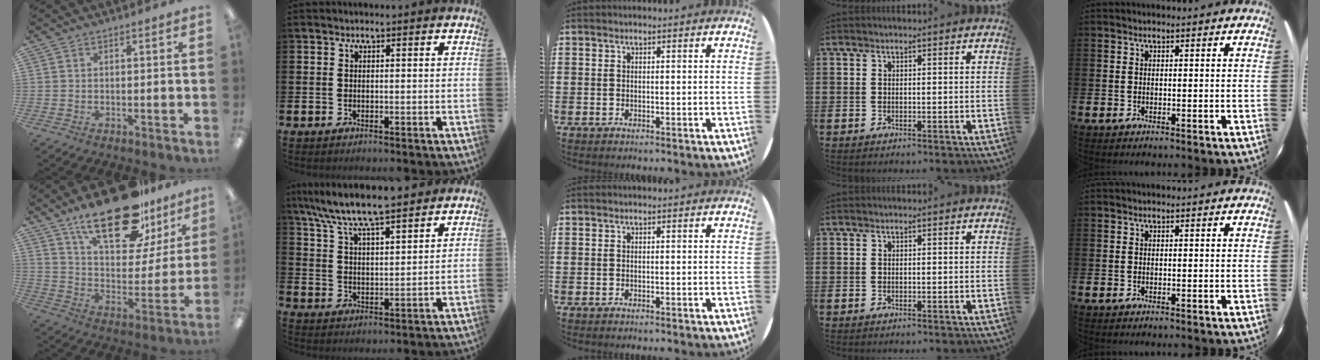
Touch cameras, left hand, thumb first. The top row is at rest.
{"thumb": {"total": 24.5, "force": [16.8, 10.2, 14.6], "torque": [-0.225, -0.102, 0.287]}, "index": {"total": 7.9, "force": [7.4, 0.8, 2.4], "torque": [-0.078, -0.039, 0.134]}}